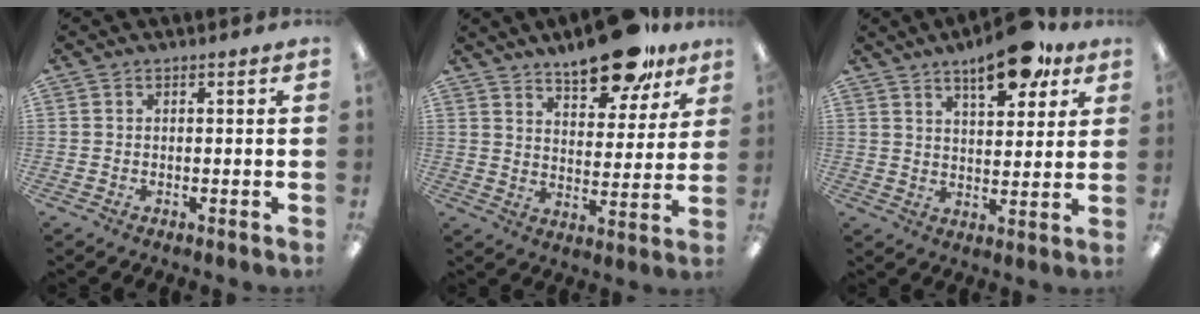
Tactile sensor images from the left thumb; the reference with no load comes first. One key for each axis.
{"total": 15.1, "fx": 11.6, "fy": 5.8, "fz": 7.7, "tx": -0.098, "ty": -0.071, "tz": 0.197}
{"total": 13.6, "fx": 8.6, "fy": 5.4, "fz": 9.1, "tx": -0.118, "ty": -0.040, "tz": 0.141}